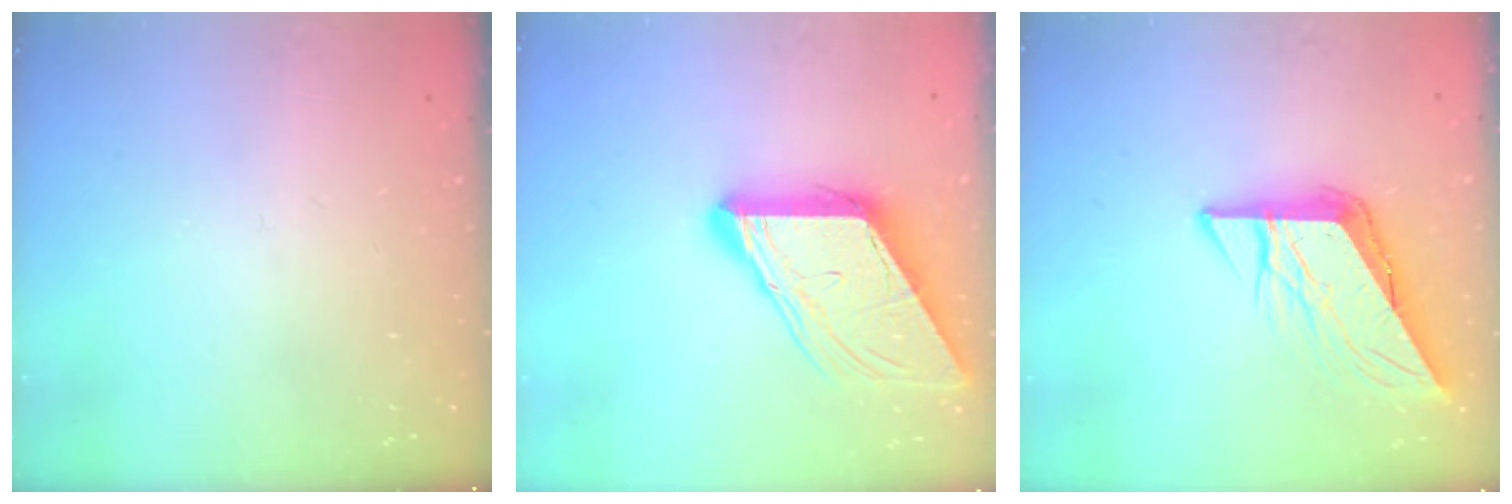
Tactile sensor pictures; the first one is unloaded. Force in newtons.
{"total": 11.8, "press": 11.7, "slide": 1.2}
{"total": 9.3, "press": 9.2, "slide": 1.2}